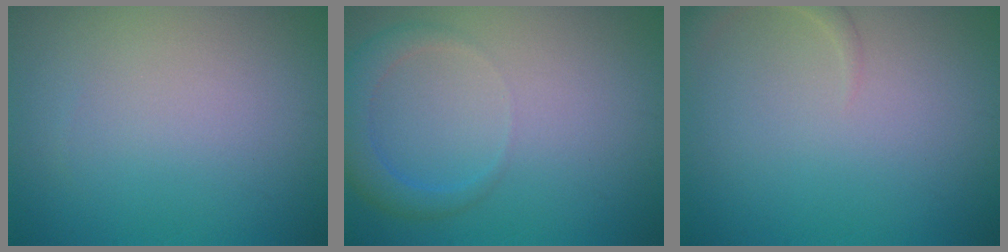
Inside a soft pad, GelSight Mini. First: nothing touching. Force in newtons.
{"total": 2.7, "press": 2.6, "slide": 0.3}
{"total": 1.5, "press": 1.5, "slide": 0.1}